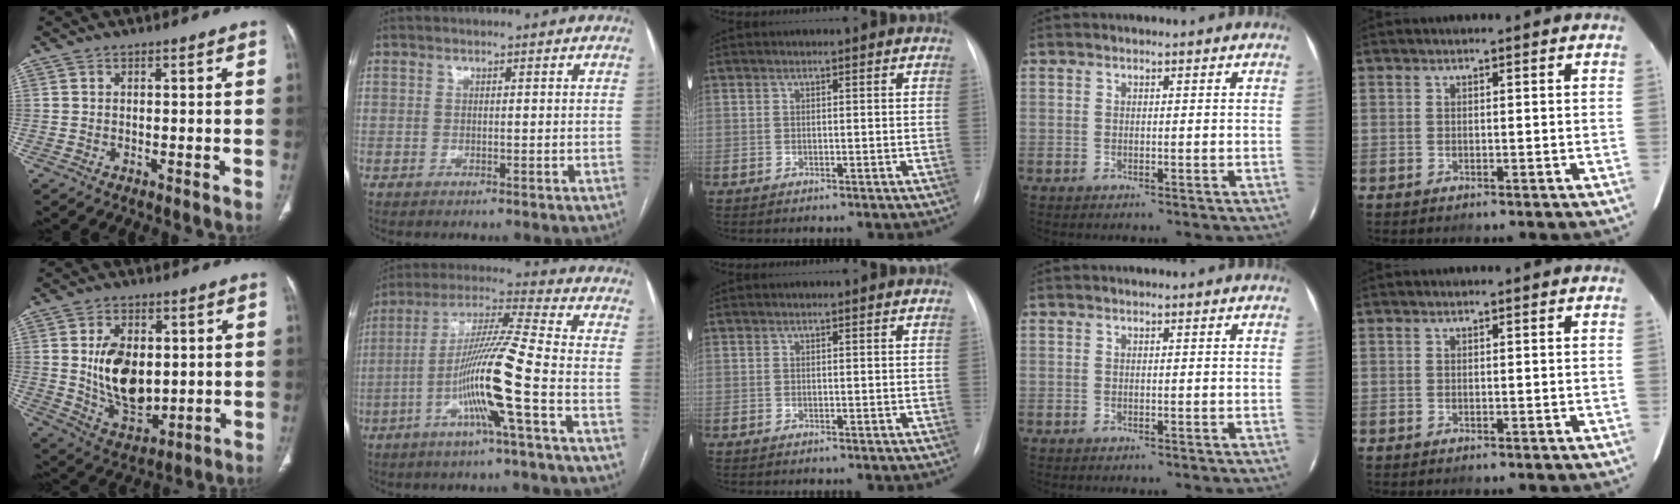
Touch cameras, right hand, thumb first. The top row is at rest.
{"thumb": {"total": 13.4, "force": [1.2, 8.4, 10.4], "torque": [-0.151, -0.017, 0.037]}, "index": {"total": 13.1, "force": [-4.4, -1.2, 12.2], "torque": [-0.233, 0.004, -0.089]}}